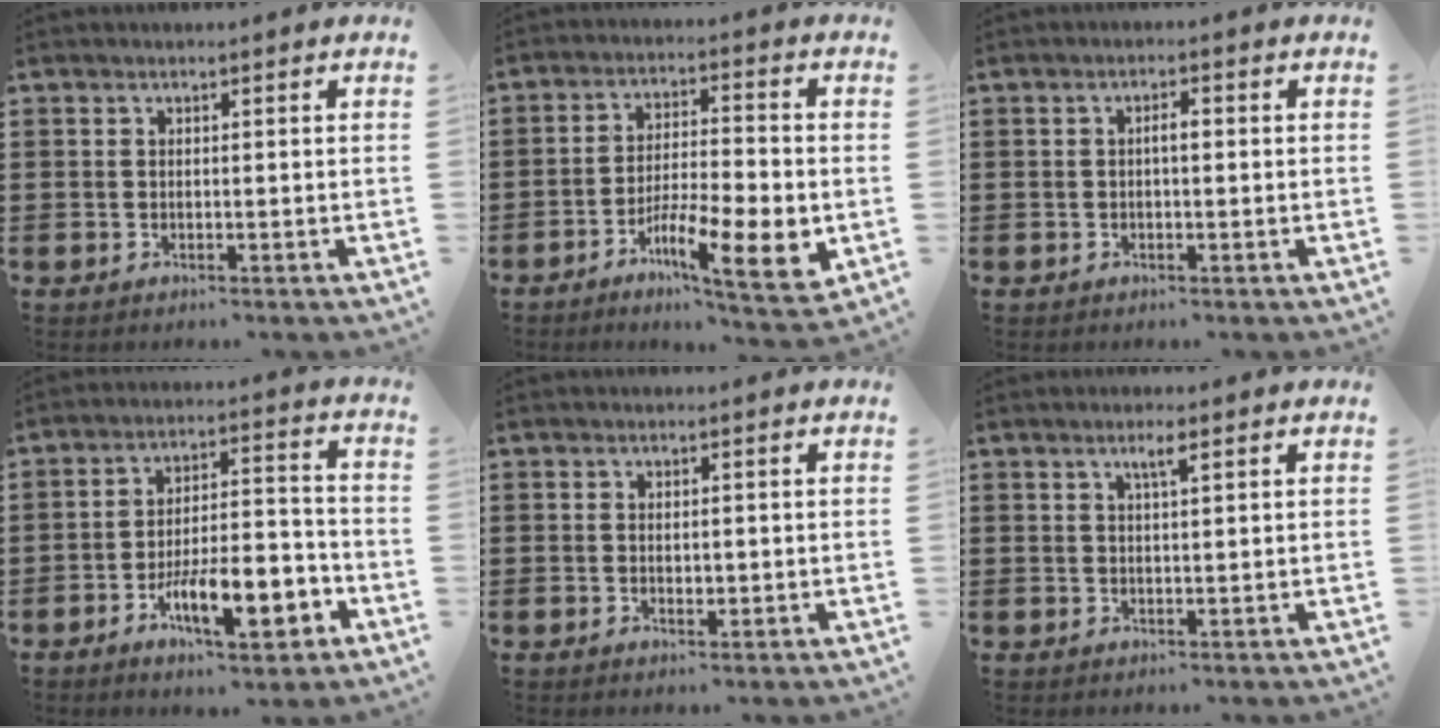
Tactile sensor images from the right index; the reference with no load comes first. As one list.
[{"total": 10.4, "force": [-4.3, 2.2, 9.2], "torque": [-0.161, -0.001, -0.073]}, {"total": 1.7, "force": [-0.1, 0.5, 1.6], "torque": [-0.030, 0.002, -0.003]}, {"total": 11.8, "force": [-5.5, 4.2, 9.5], "torque": [-0.160, 0.010, -0.095]}, {"total": 1.5, "force": [-0.1, 0.7, 1.3], "torque": [-0.024, 0.004, -0.002]}, {"total": 2.1, "force": [1.1, 0.3, 1.8], "torque": [-0.038, 0.003, 0.017]}]